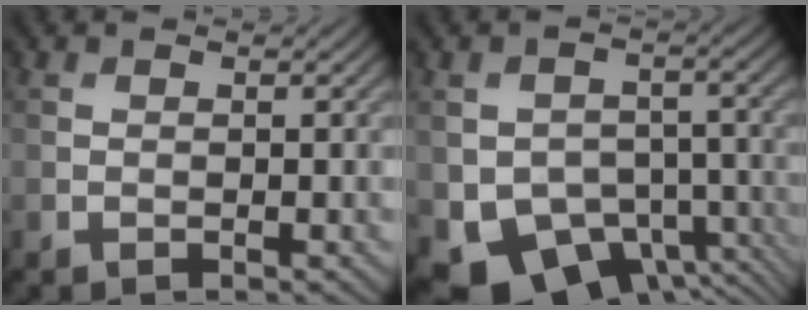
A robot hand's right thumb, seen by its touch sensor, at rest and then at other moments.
{"total": 9.9, "force": [-5.2, 6.7, 5.2], "torque": [-0.094, -0.033, -0.086]}